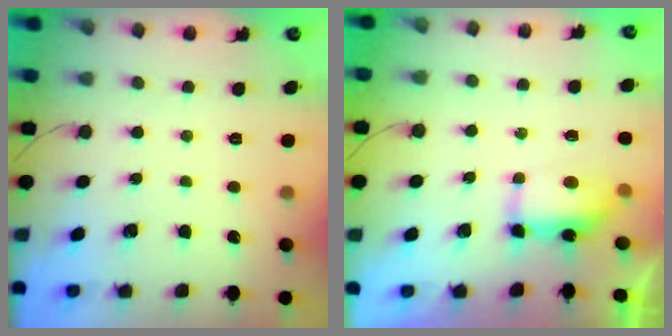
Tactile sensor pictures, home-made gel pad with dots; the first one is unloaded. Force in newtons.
{"total": 11.1, "press": 8.6, "slide": 7.1}